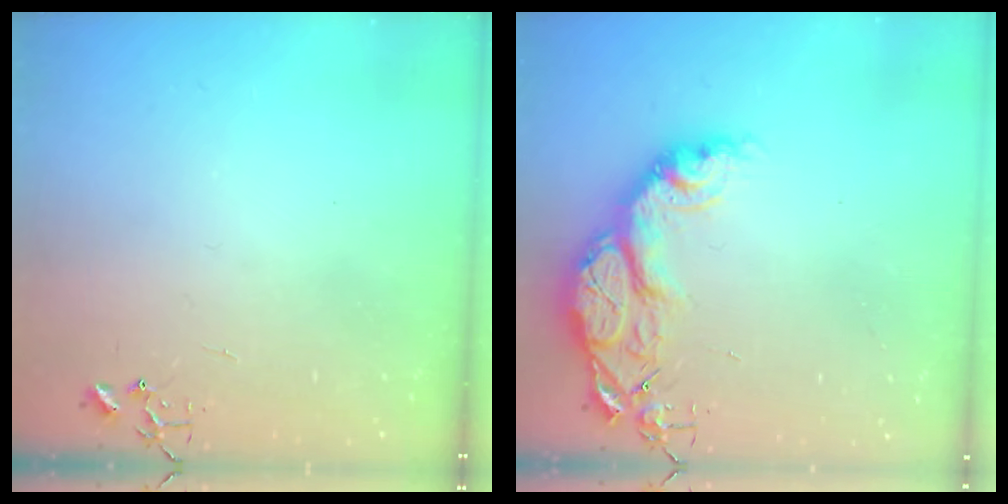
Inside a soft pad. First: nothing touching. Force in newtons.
{"total": 16.4, "press": 16.4, "slide": 1.4}